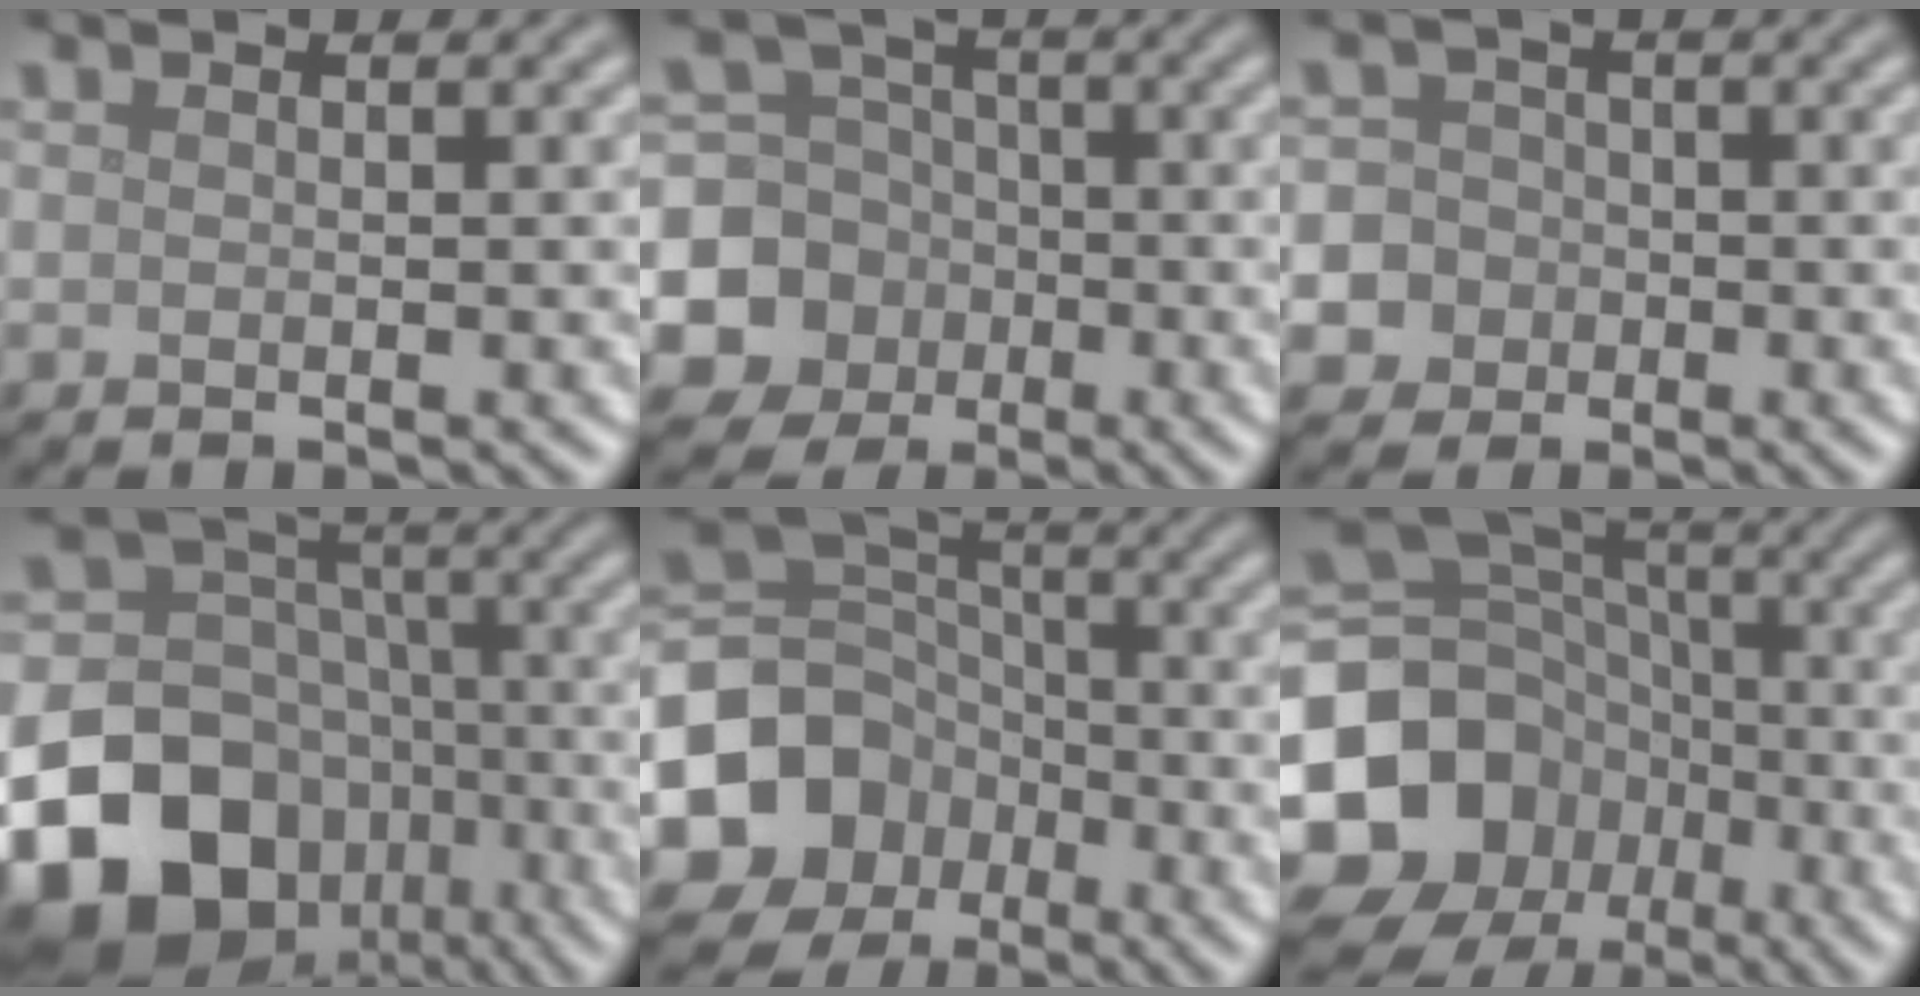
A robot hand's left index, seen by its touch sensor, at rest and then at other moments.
{"total": 10.7, "force": [-3.1, 10.0, 2.2], "torque": [-0.068, -0.018, -0.073]}
{"total": 10.3, "force": [-3.8, 9.3, 2.1], "torque": [-0.060, -0.012, -0.099]}
{"total": 17.3, "force": [-8.4, 13.3, 7.2], "torque": [-0.162, -0.035, -0.156]}
{"total": 10.4, "force": [-4.6, 8.7, 3.5], "torque": [-0.102, -0.006, -0.097]}
{"total": 17.6, "force": [-6.6, 14.9, 6.6], "torque": [-0.153, -0.022, -0.132]}